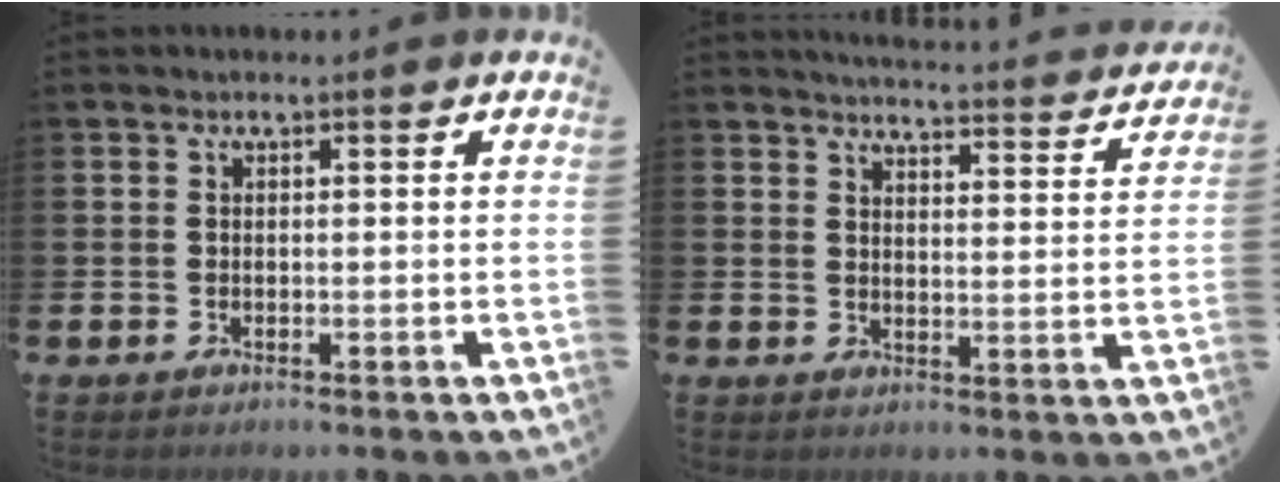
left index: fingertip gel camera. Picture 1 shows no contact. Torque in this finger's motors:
{"motor_torque": [0.86, -1.27, 0.08, 0.00]}